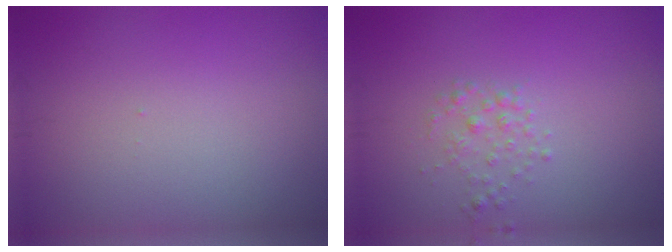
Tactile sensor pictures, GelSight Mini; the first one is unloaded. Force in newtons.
{"total": 1.3, "press": 1.3, "slide": 0.0}